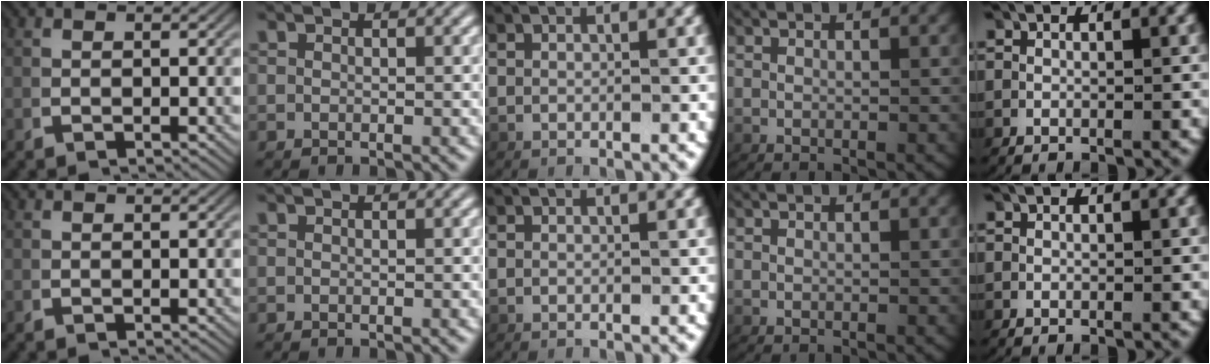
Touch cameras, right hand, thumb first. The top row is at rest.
{}